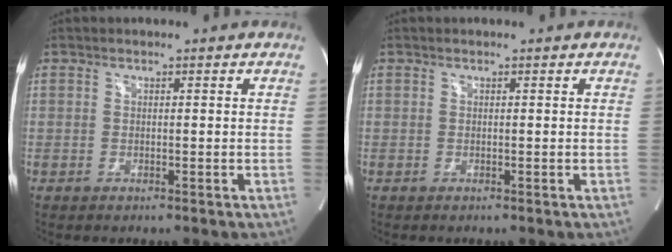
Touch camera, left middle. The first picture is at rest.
{"total": 0.0}